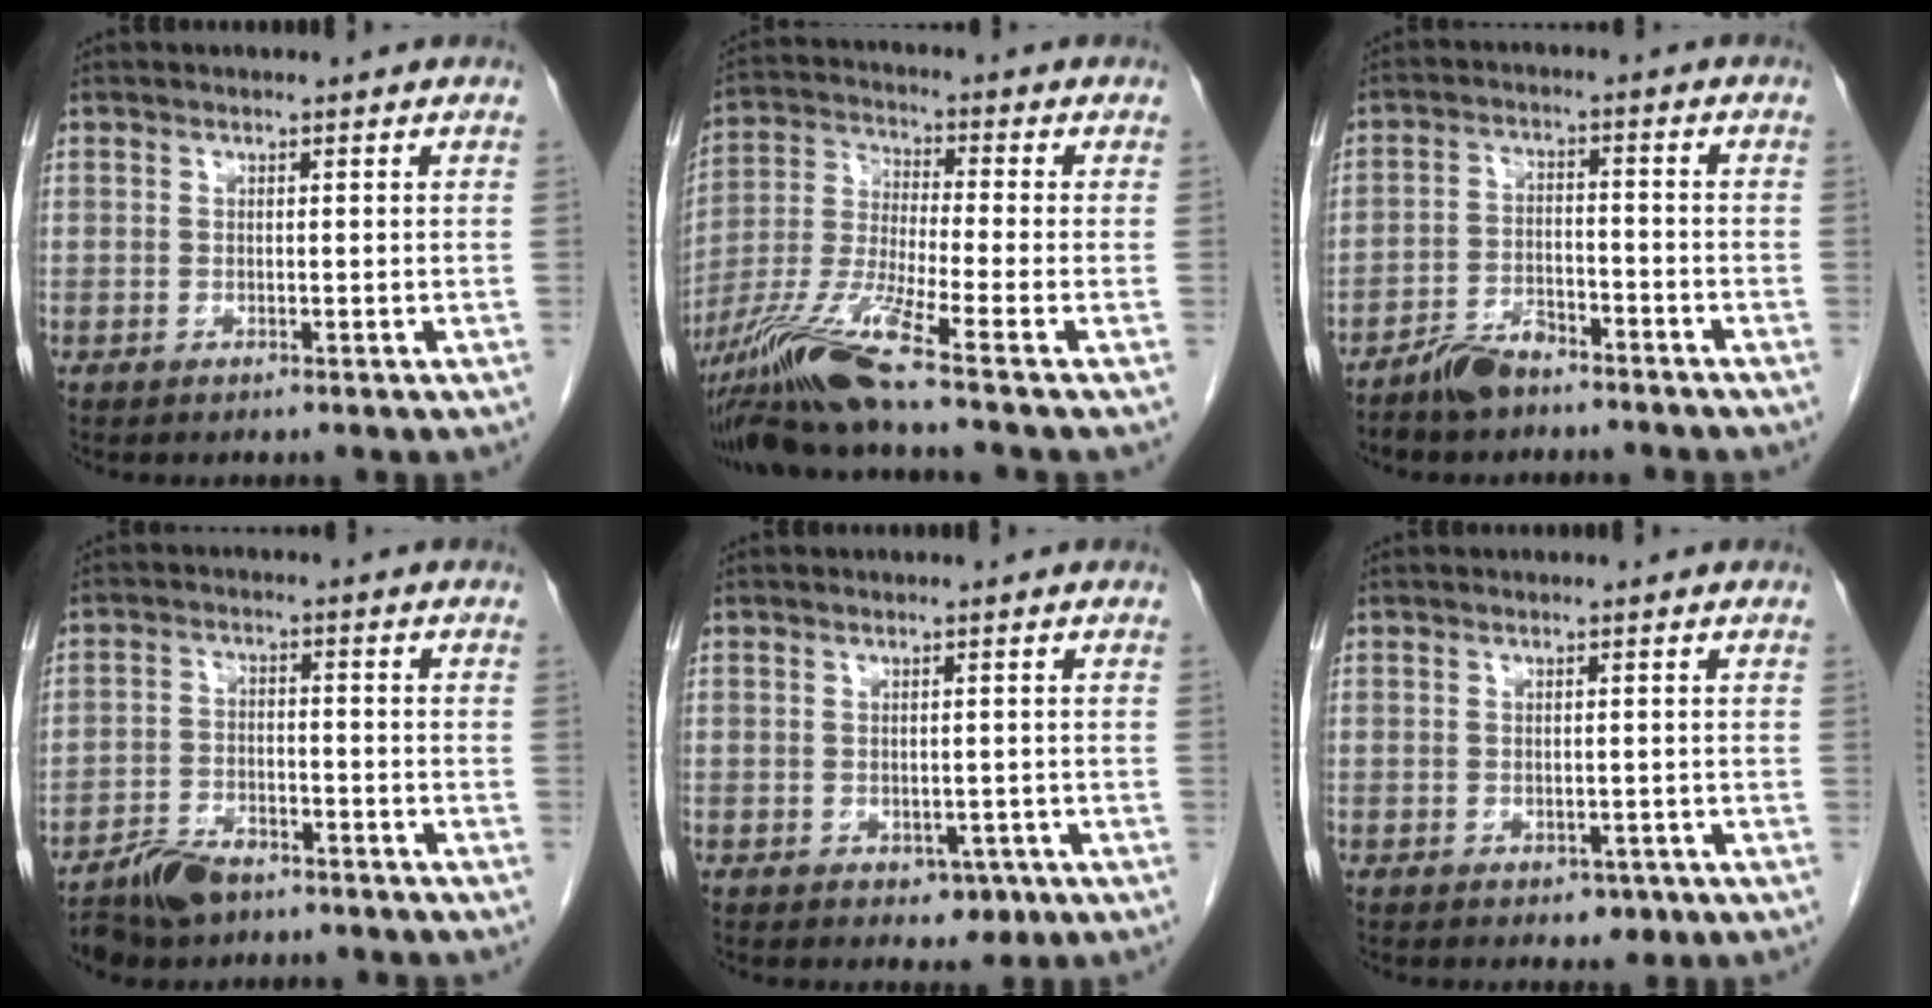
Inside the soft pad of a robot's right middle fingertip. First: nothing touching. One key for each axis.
{"total": 12.9, "fx": -9.2, "fy": -1.8, "fz": 8.9, "tx": -0.186, "ty": -0.025, "tz": -0.174}
{"total": 5.5, "fx": -4.8, "fy": 1.9, "fz": 1.8, "tx": -0.040, "ty": -0.003, "tz": -0.085}
{"total": 7.8, "fx": -6.4, "fy": 3.3, "fz": 2.9, "tx": -0.057, "ty": -0.006, "tz": -0.111}
{"total": 2.6, "fx": -1.1, "fy": 1.9, "fz": 1.4, "tx": -0.011, "ty": 0.003, "tz": -0.005}
{"total": 1.8, "fx": -1.0, "fy": 1.3, "fz": 0.8, "tx": -0.006, "ty": 0.003, "tz": -0.005}